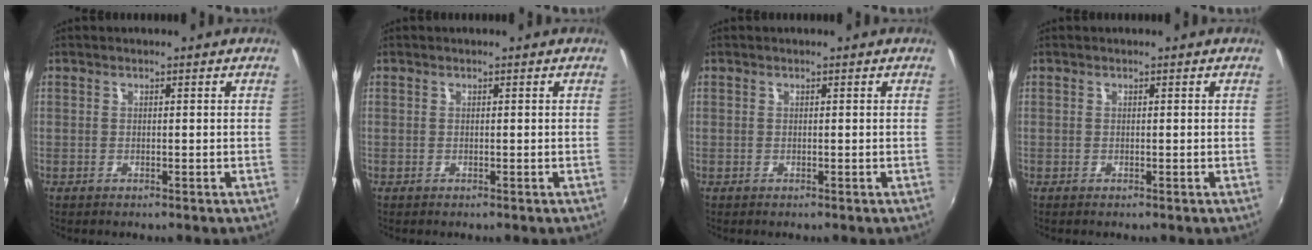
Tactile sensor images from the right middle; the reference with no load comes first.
{"total": 0.0}
{"total": 0.0}
{"total": 0.0}